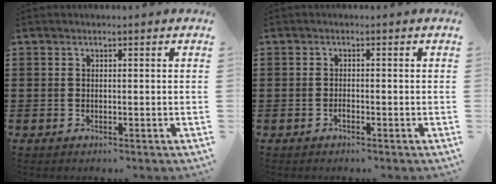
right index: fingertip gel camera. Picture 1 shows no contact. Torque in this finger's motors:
{"motor_torque": [1.11, 1.02, 0.07, 0.00]}